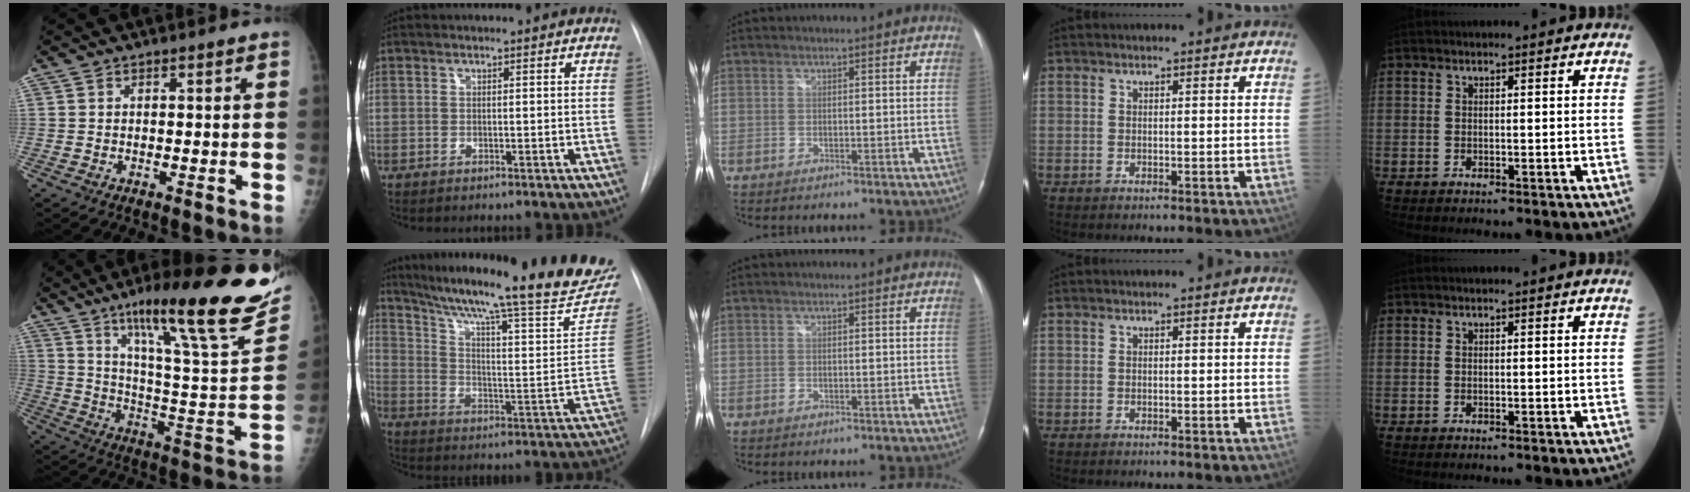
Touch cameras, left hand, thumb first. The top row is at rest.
{"thumb": {"total": 28.8, "force": [19.1, 4.0, 21.2], "torque": [-0.299, -0.076, 0.291]}, "index": {"total": 28.5, "force": [24.0, 2.4, 15.2], "torque": [-0.242, -0.072, 0.321]}}